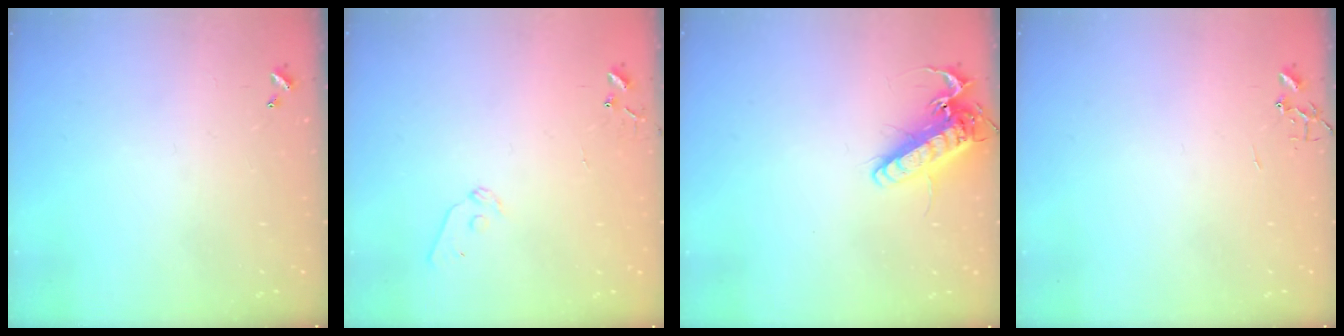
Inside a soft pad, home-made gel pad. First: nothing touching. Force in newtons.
{"total": 7.2, "press": 7.2, "slide": 0.5}
{"total": 15.7, "press": 15.5, "slide": 2.4}
{"total": 0.0}